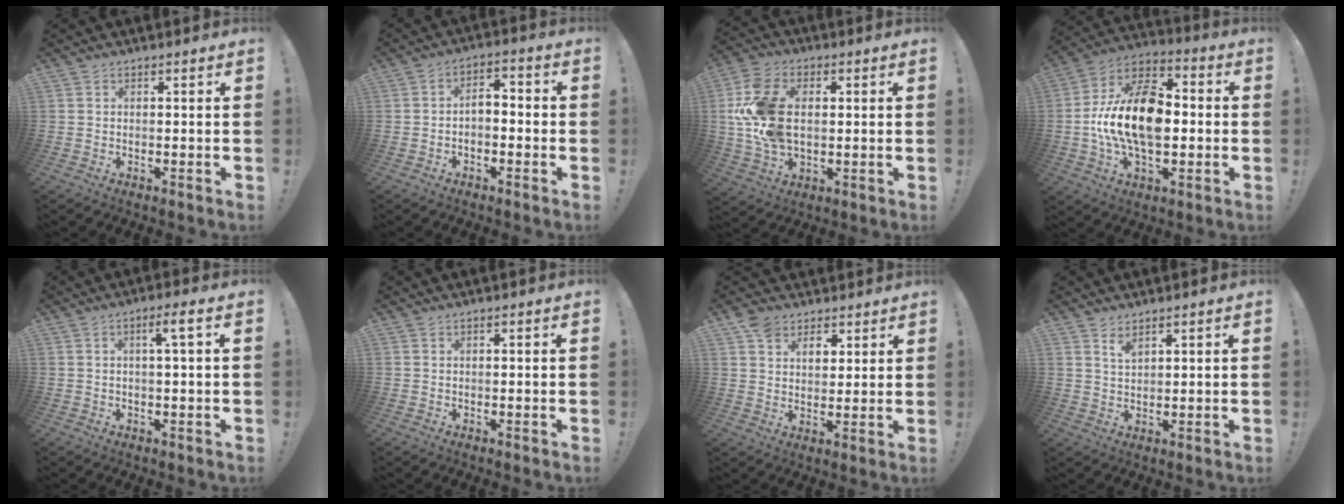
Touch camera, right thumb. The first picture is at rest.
{"total": 4.5, "force": [-1.7, 2.5, 3.3], "torque": [-0.050, 0.007, -0.031]}
{"total": 17.8, "force": [1.7, 12.0, 13.0], "torque": [-0.254, -0.002, 0.031]}
{"total": 20.5, "force": [-1.3, 12.4, 16.3], "torque": [-0.296, 0.021, -0.013]}
{"total": 4.4, "force": [0.9, 0.1, 4.3], "torque": [-0.070, -0.002, 0.008]}
{"total": 0.0}
{"total": 8.1, "force": [5.3, 5.7, 2.1], "torque": [-0.028, -0.028, 0.105]}
{"total": 3.2, "force": [2.5, 1.1, 1.7], "torque": [-0.016, -0.018, 0.040]}